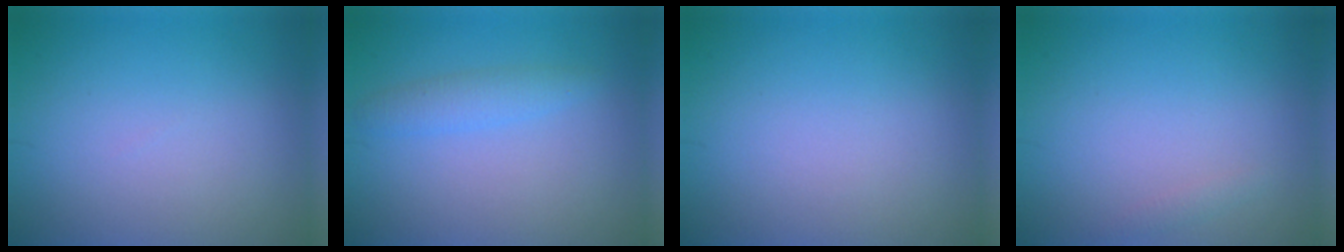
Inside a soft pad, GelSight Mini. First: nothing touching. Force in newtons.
{"total": 2.0, "press": 2.0, "slide": 0.2}
{"total": 0.0}
{"total": 0.6, "press": 0.6, "slide": 0.0}